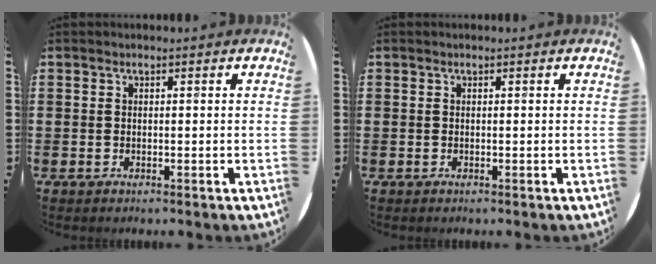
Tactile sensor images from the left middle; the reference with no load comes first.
{"total": 0.0}